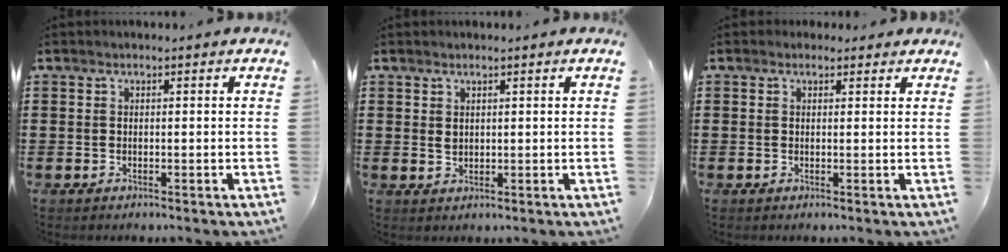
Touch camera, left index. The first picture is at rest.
{"total": 1.4, "force": [0.8, 0.9, 0.7], "torque": [-0.015, 0.005, 0.016]}
{"total": 1.1, "force": [0.9, 0.7, 0.2], "torque": [-0.007, 0.007, 0.017]}